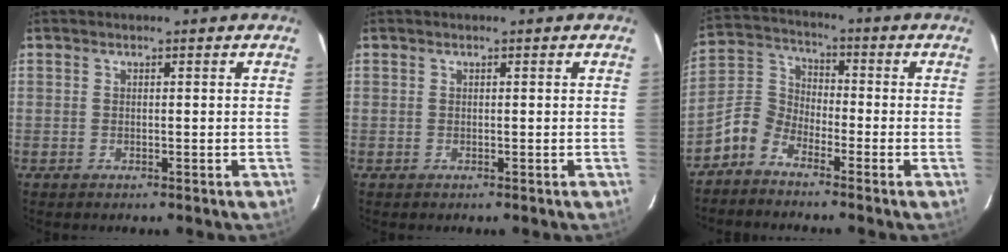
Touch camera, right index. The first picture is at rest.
{"total": 0.0}
{"total": 6.6, "force": [-4.8, 3.9, 2.3], "torque": [-0.059, 0.028, -0.118]}